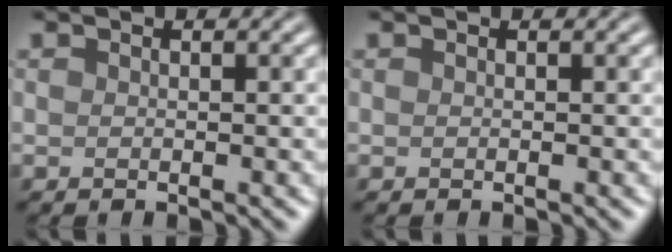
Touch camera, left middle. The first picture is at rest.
{"total": 0.0}